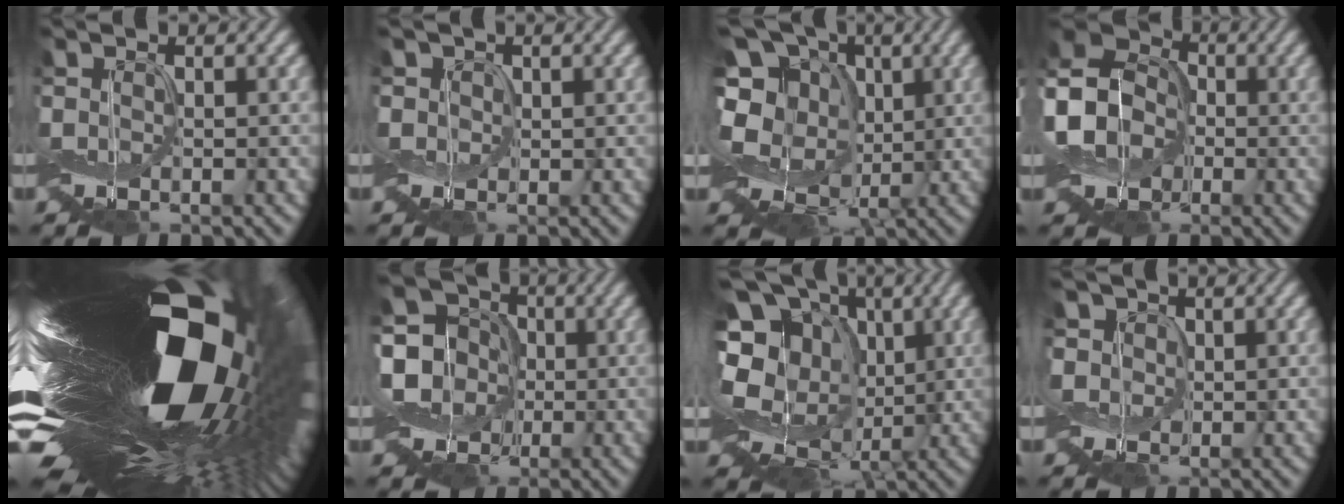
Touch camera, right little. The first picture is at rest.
{"total": 1.2, "force": [0.3, 1.1, -0.1], "torque": [0.000, -0.001, -0.003]}
{"total": 12.4, "force": [0.2, 9.9, 7.4], "torque": [-0.150, -0.006, -0.001]}
{"total": 8.9, "force": [-2.3, 6.9, 5.1], "torque": [-0.109, -0.005, -0.058]}
{"total": 20.4, "force": [0.3, 8.6, 18.6], "torque": [-0.303, -0.054, 0.010]}
{"total": 6.9, "force": [-1.0, 6.1, 3.1], "torque": [-0.072, 0.006, -0.045]}
{"total": 15.4, "force": [1.5, 12.2, 9.3], "torque": [-0.182, 0.001, 0.020]}
{"total": 2.3, "force": [0.7, 2.1, 0.5], "torque": [-0.020, 0.005, 0.002]}